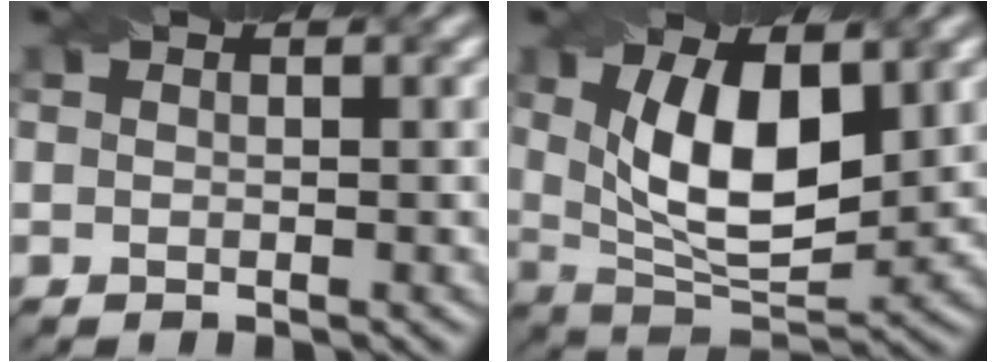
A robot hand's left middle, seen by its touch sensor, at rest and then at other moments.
{"total": 9.0, "force": [2.1, 4.0, 7.8], "torque": [-0.142, -0.004, 0.035]}